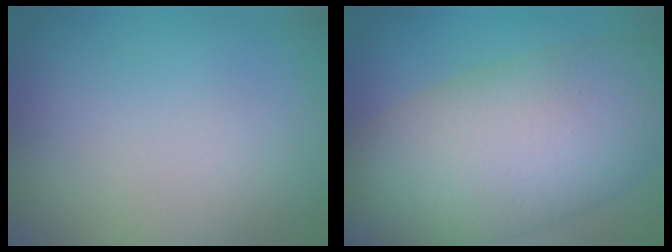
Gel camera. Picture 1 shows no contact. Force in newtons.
{"total": 12.4, "press": 12.3, "slide": 0.4}